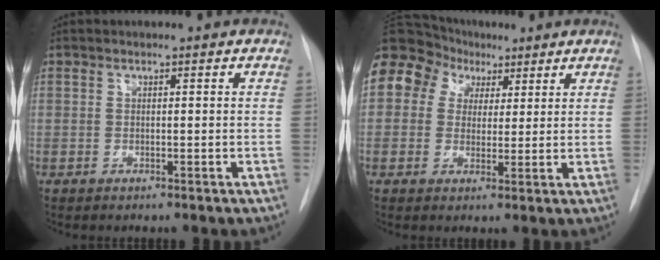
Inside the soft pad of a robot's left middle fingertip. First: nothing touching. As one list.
[{"total": 19.8, "force": [8.2, 16.1, 8.0], "torque": [-0.244, 0.108, 0.161]}]